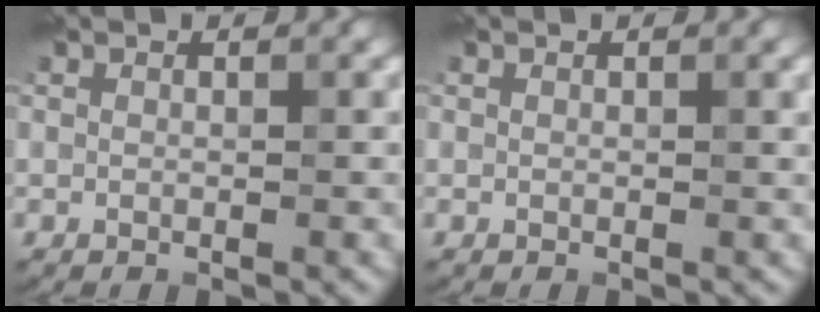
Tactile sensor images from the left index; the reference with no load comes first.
{"total": 1.0, "force": [0.5, 0.2, 0.8], "torque": [-0.011, 0.000, 0.009]}